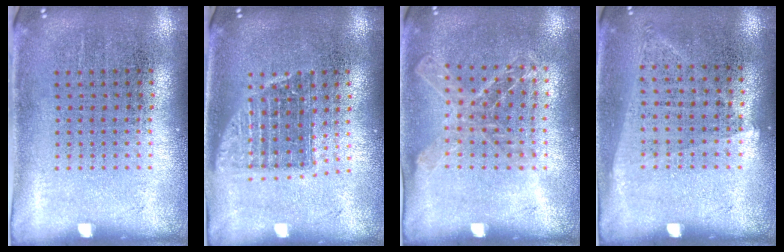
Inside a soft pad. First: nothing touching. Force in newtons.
{"total": 1.4, "press": 1.2, "slide": 0.8}
{"total": 1.1, "press": 1.1, "slide": 0.0}
{"total": 1.0, "press": 0.9, "slide": 0.4}